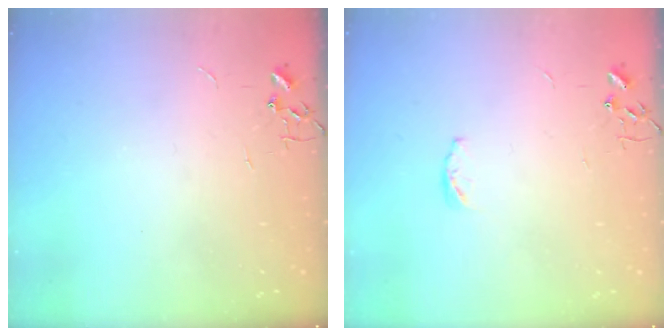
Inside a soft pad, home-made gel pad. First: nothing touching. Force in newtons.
{"total": 3.8, "press": 3.8, "slide": 0.5}